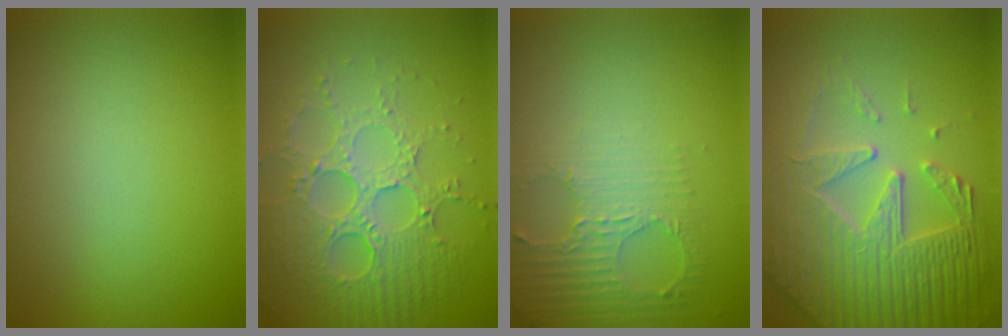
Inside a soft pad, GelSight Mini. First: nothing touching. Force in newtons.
{"total": 5.5, "press": 4.8, "slide": 2.7}
{"total": 2.8, "press": 2.5, "slide": 1.3}
{"total": 7.4, "press": 5.8, "slide": 4.6}